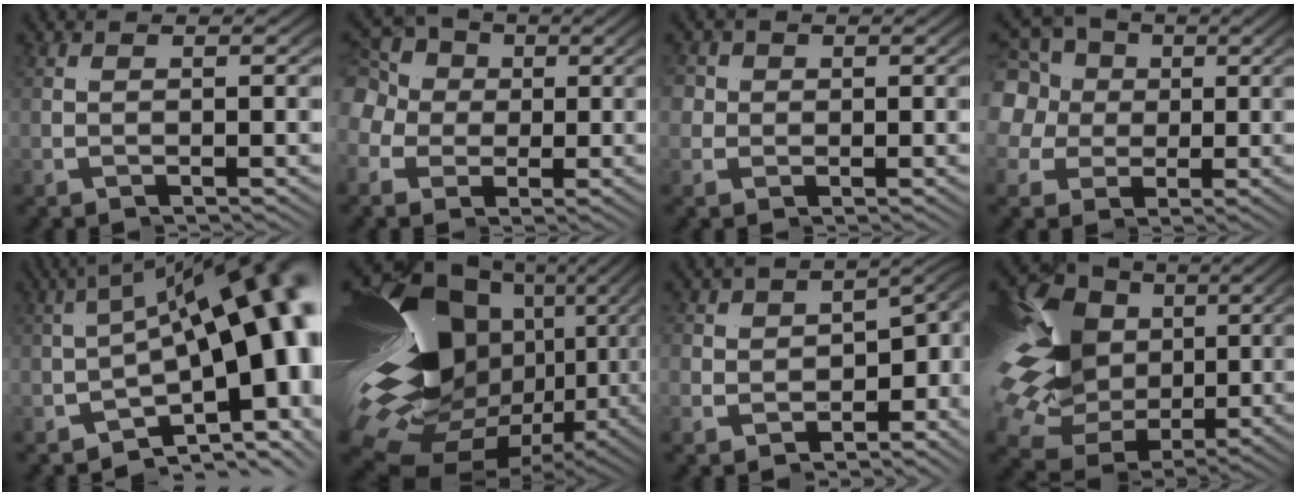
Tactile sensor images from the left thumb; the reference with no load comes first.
{"total": 9.8, "force": [3.4, 7.1, 5.7], "torque": [-0.102, 0.008, 0.047]}
{"total": 2.2, "force": [0.7, 2.1, -0.2], "torque": [-0.003, -0.012, 0.022]}
{"total": 12.1, "force": [5.1, 9.1, 6.3], "torque": [-0.112, 0.008, 0.071]}
{"total": 13.9, "force": [0.6, 6.3, 12.4], "torque": [-0.141, 0.040, -0.024]}
{"total": 25.8, "force": [-1.4, 13.8, 21.8], "torque": [-0.361, -0.010, -0.012]}
{"total": 5.7, "force": [-1.6, 4.2, 3.6], "torque": [-0.055, -0.028, -0.005]}
{"total": 20.0, "force": [2.0, 14.0, 14.1], "torque": [-0.256, 0.010, 0.013]}